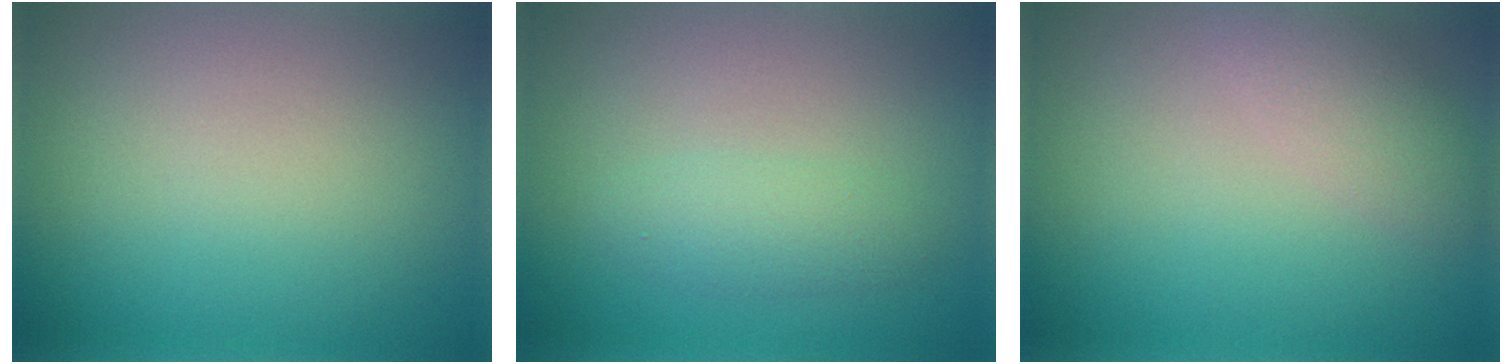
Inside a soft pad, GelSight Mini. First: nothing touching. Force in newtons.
{"total": 1.8, "press": 1.8, "slide": 0.0}
{"total": 2.4, "press": 2.4, "slide": 0.2}